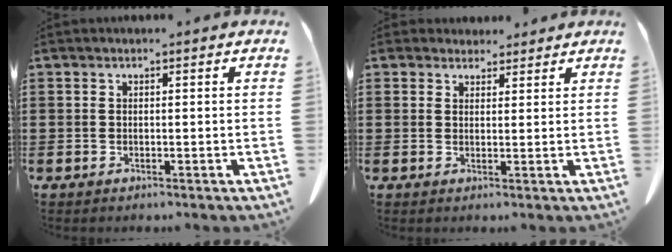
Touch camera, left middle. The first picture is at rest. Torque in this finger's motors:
{"motor_torque": [0.04, 0.14, 0.05, -0.02]}